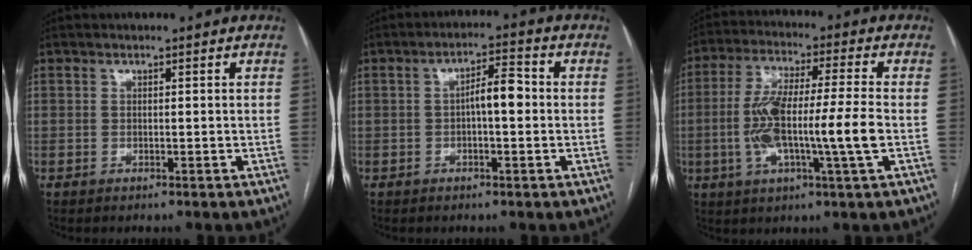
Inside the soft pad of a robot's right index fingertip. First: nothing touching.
{"total": 4.8, "force": [-0.2, 1.3, 4.7], "torque": [-0.074, 0.018, -0.005]}
{"total": 13.3, "force": [-2.1, 0.6, 13.1], "torque": [-0.255, 0.007, -0.042]}